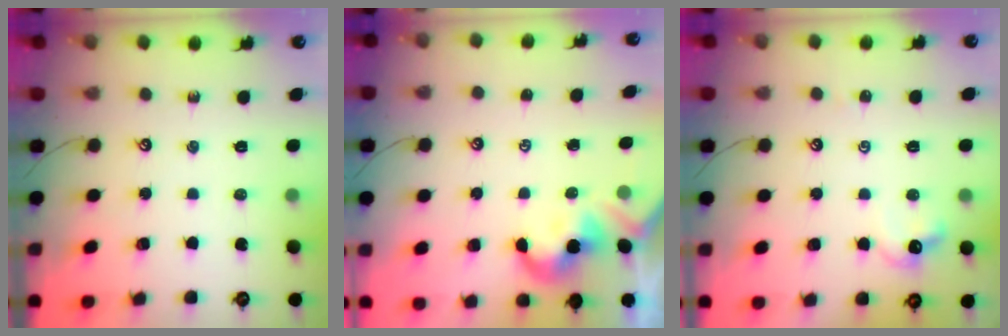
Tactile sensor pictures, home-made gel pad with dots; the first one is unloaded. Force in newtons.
{"total": 2.1, "press": 2.0, "slide": 0.5}
{"total": 4.0, "press": 4.0, "slide": 0.8}